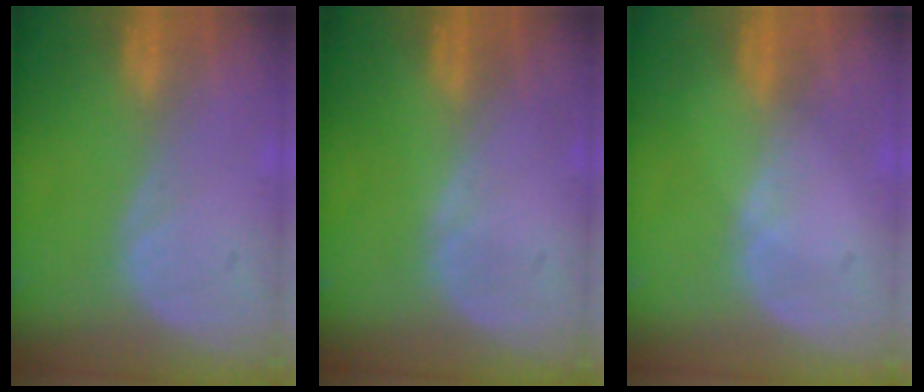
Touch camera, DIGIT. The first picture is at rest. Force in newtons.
{"total": 0.0}
{"total": 0.6, "press": 0.5, "slide": 0.2}